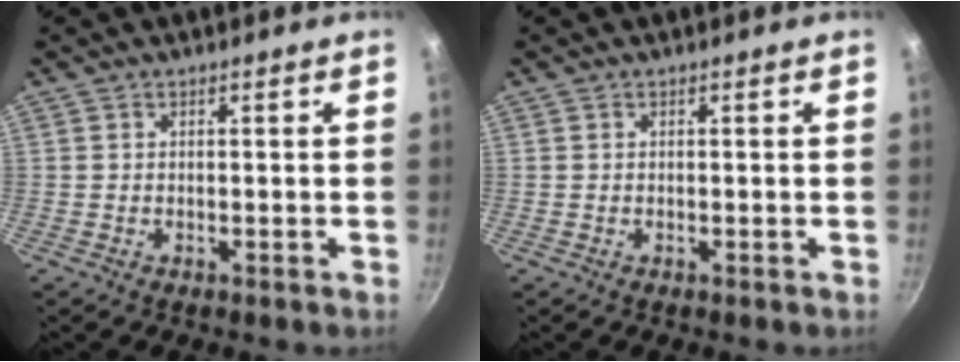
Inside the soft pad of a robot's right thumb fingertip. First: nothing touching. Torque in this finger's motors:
{"motor_torque": [-0.03, 0.03, 0.00, 0.00, 0.00]}